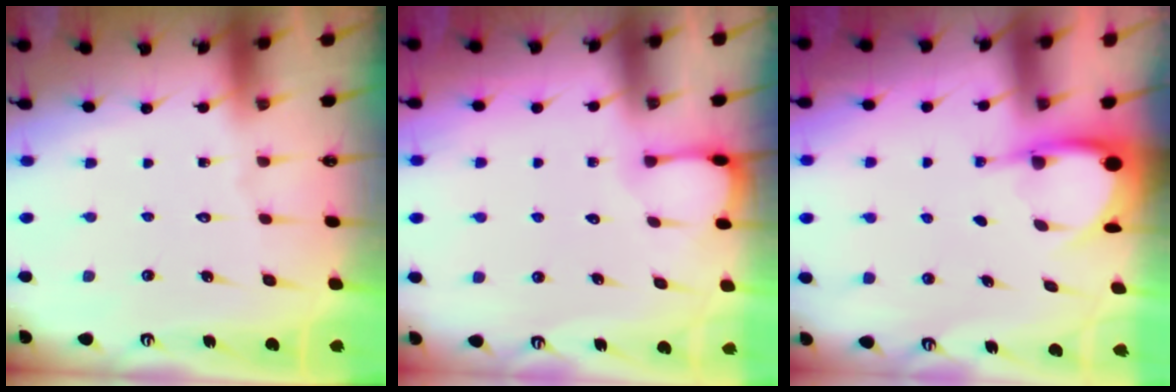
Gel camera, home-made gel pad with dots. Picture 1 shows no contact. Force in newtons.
{"total": 3.3, "press": 3.3, "slide": 0.4}
{"total": 3.9, "press": 3.9, "slide": 0.4}